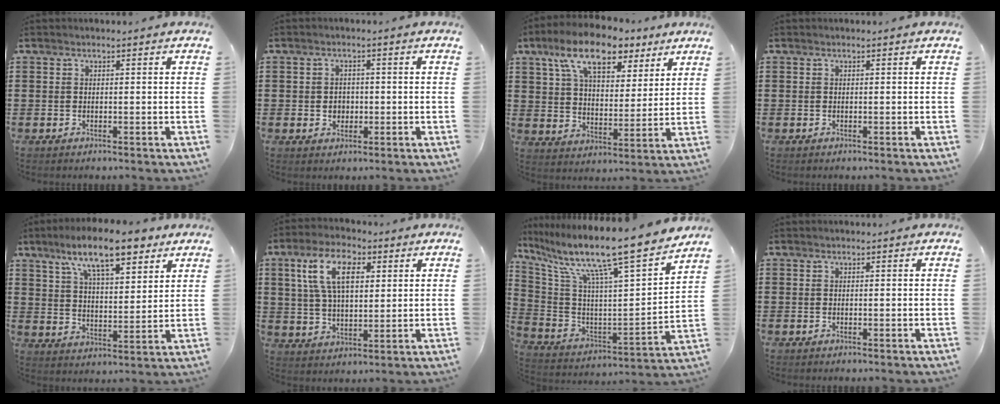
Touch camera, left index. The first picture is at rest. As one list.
[{"total": 2.1, "force": [-0.2, 1.9, 0.9], "torque": [-0.024, 0.007, -0.008]}, {"total": 11.7, "force": [8.2, 4.7, 6.8], "torque": [-0.136, -0.016, 0.147]}, {"total": 0.0}, {"total": 11.8, "force": [8.4, 3.0, 7.7], "torque": [-0.153, -0.014, 0.148]}, {"total": 10.3, "force": [4.1, 5.0, 8.0], "torque": [-0.175, 0.016, 0.073]}, {"total": 13.0, "force": [10.6, 0.2, 7.4], "torque": [-0.162, -0.086, 0.163]}, {"total": 0.0}]